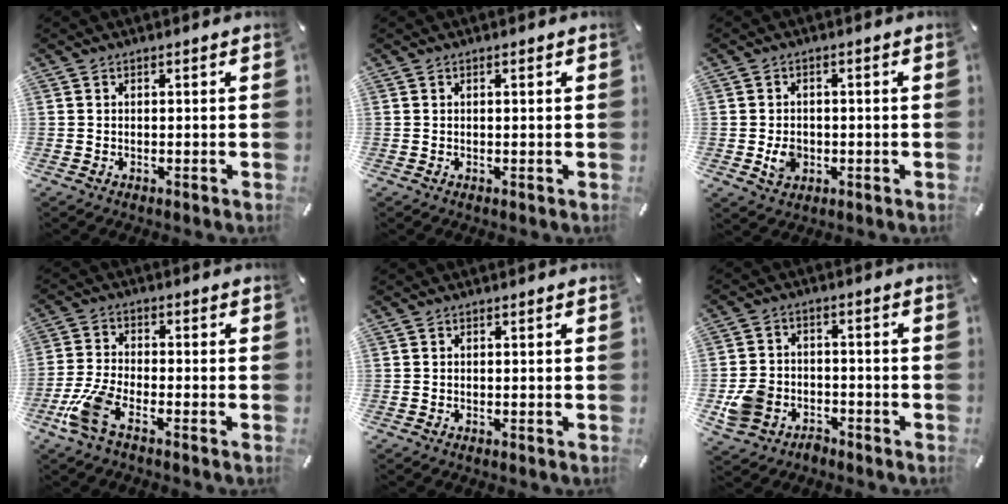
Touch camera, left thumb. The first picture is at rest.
{"total": 0.7, "force": [0.2, 0.1, 0.7], "torque": [-0.013, 0.001, 0.003]}
{"total": 4.7, "force": [-0.9, 4.0, 2.3], "torque": [-0.029, -0.001, -0.016]}
{"total": 8.5, "force": [-4.6, 3.3, 6.4], "torque": [-0.151, 0.001, -0.087]}
{"total": 0.0}
{"total": 8.2, "force": [-3.8, 6.6, 3.1], "torque": [-0.075, 0.030, -0.070]}